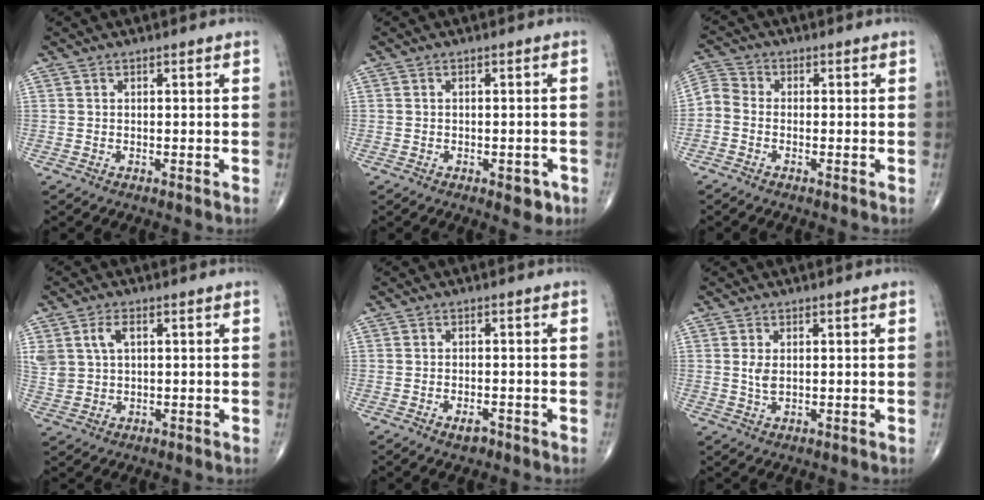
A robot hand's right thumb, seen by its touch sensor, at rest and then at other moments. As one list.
[{"total": 3.2, "force": [-1.6, 1.6, 2.3], "torque": [-0.013, 0.002, -0.017]}, {"total": 3.8, "force": [-1.3, 2.9, 1.9], "torque": [-0.039, 0.014, -0.041]}, {"total": 6.2, "force": [2.2, 3.9, 4.4], "torque": [-0.096, 0.000, 0.050]}, {"total": 2.1, "force": [-1.3, 0.9, 1.3], "torque": [-0.021, 0.004, -0.022]}, {"total": 2.5, "force": [0.4, 1.2, 2.1], "torque": [-0.044, -0.004, 0.010]}]